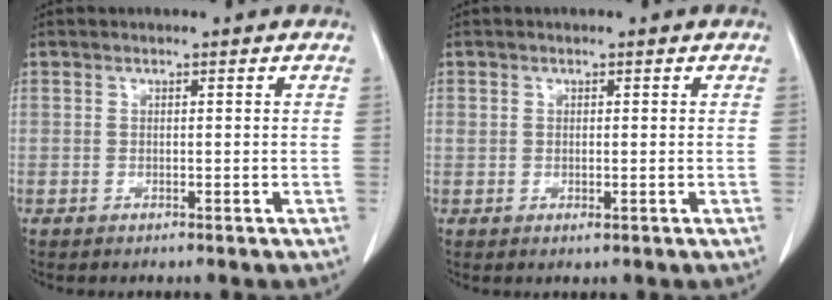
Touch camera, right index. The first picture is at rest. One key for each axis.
{"total": 1.2, "fx": 0.0, "fy": 0.7, "fz": 1.0, "tx": -0.022, "ty": 0.000, "tz": 0.003}